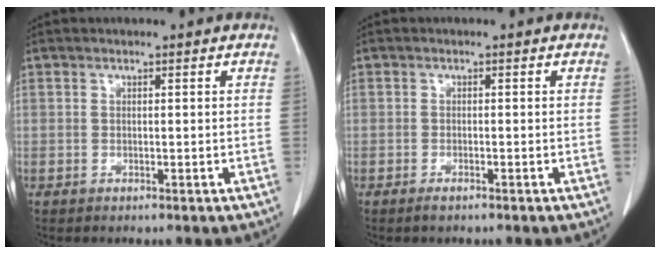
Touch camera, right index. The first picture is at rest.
{"total": 1.1, "force": [-0.9, 0.2, 0.7], "torque": [-0.016, -0.002, -0.013]}